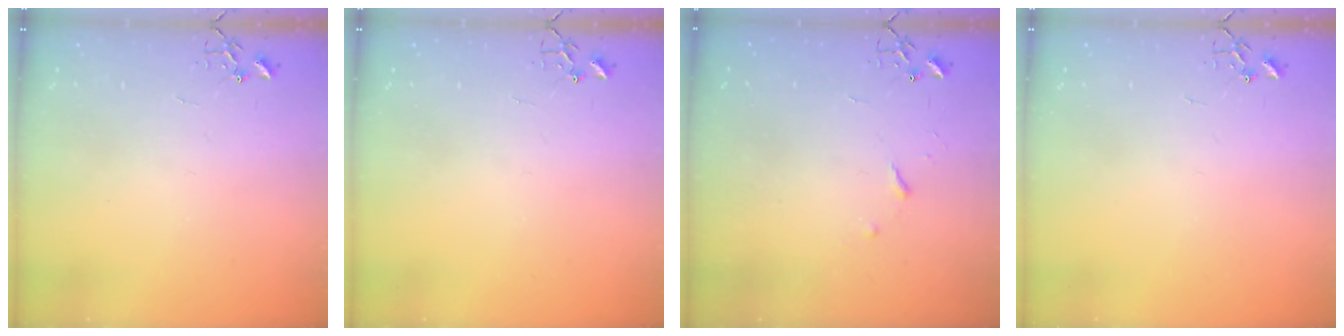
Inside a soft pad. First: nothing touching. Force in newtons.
{"total": 0.0}
{"total": 3.4, "press": 3.3, "slide": 0.6}
{"total": 0.0}